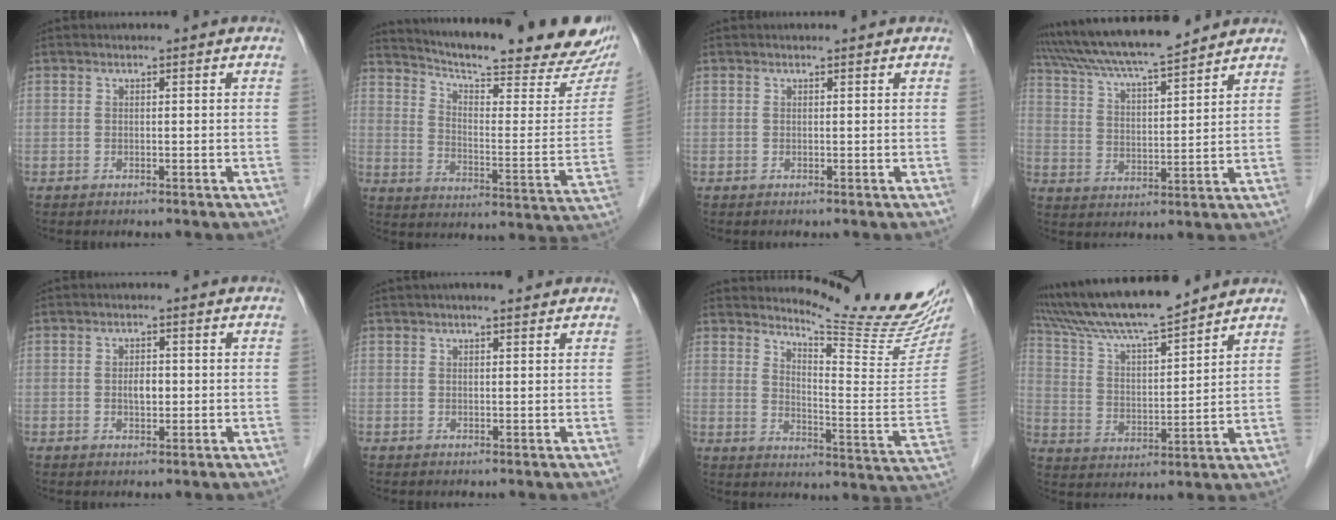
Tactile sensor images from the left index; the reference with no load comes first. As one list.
[{"total": 27.6, "force": [24.4, 3.5, 12.5], "torque": [-0.194, -0.075, 0.309]}, {"total": 0.6, "force": [0.6, 0.1, 0.0], "torque": [-0.004, 0.004, 0.006]}, {"total": 15.0, "force": [13.4, 0.9, 6.6], "torque": [-0.123, 0.020, 0.229]}, {"total": 2.2, "force": [0.0, 1.2, 1.9], "torque": [-0.033, 0.001, -0.001]}, {"total": 3.5, "force": [2.9, 0.5, 1.9], "torque": [-0.024, 0.025, 0.042]}, {"total": 16.9, "force": [15.9, -0.1, 5.7], "torque": [-0.090, -0.108, 0.203]}, {"total": 15.0, "force": [13.4, 0.6, 6.6], "torque": [-0.127, 0.014, 0.239]}]